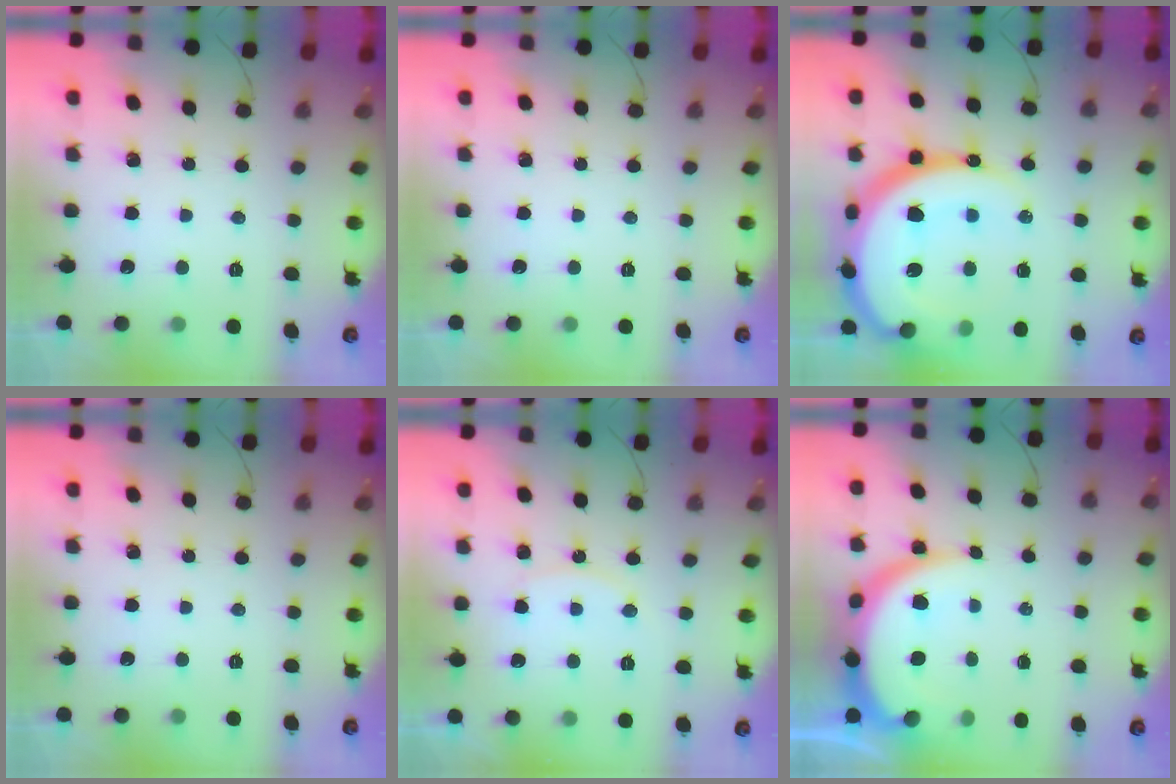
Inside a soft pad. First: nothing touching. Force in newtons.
{"total": 0.0}
{"total": 28.4, "press": 28.2, "slide": 2.8}
{"total": 0.0}
{"total": 7.7, "press": 7.7, "slide": 0.5}
{"total": 9.7, "press": 9.7, "slide": 0.7}